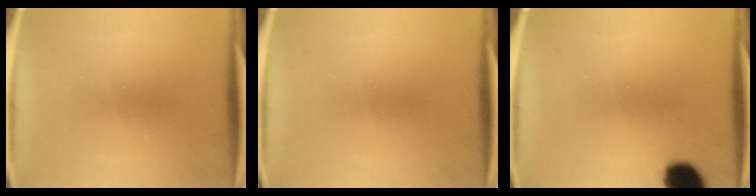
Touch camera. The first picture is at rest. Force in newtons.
{"total": 0.0}
{"total": 8.6}